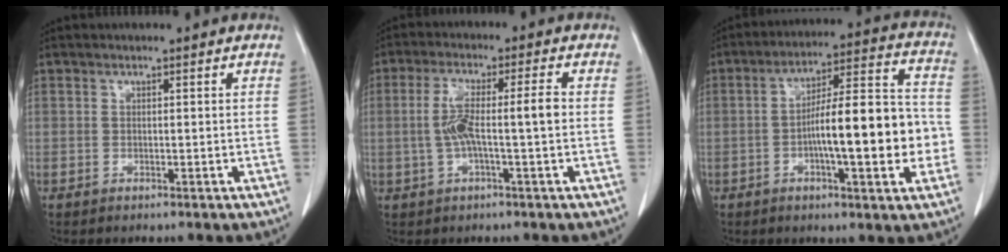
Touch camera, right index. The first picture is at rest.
{"total": 7.2, "force": [-0.4, 0.5, 7.1], "torque": [-0.145, 0.018, -0.007]}
{"total": 16.1, "force": [-2.7, 2.9, 15.6], "torque": [-0.243, 0.023, -0.041]}